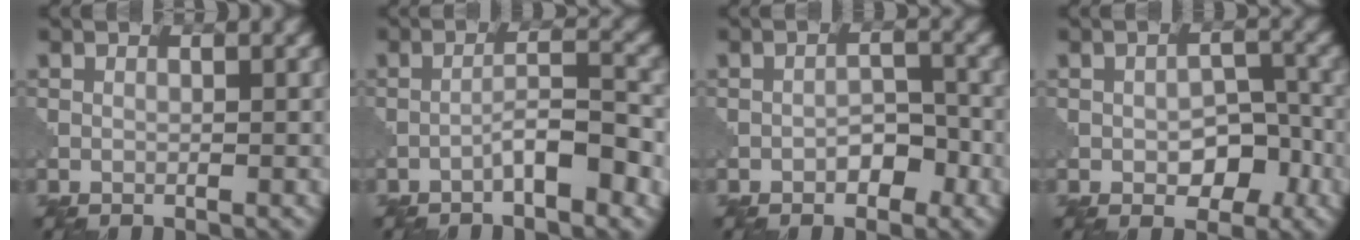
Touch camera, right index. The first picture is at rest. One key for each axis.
{"total": 3.7, "fx": -2.1, "fy": 0.7, "fz": 3.0, "tx": -0.049, "ty": 0.016, "tz": -0.040}
{"total": 2.4, "fx": -1.3, "fy": 1.3, "fz": 1.6, "tx": -0.023, "ty": 0.008, "tz": -0.019}
{"total": 4.3, "fx": -1.3, "fy": 2.6, "fz": 3.1, "tx": -0.042, "ty": -0.001, "tz": -0.017}